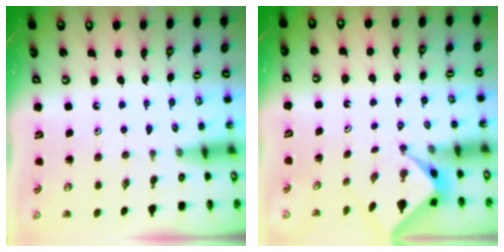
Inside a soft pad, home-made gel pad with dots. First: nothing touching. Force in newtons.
{"total": 1.9, "press": 1.9, "slide": 0.2}